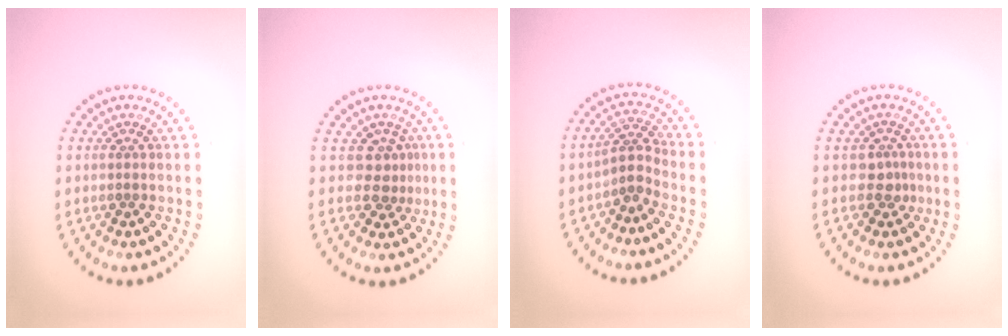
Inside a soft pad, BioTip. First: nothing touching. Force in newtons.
{"total": 2.3, "press": 1.5, "slide": 1.7}
{"total": 2.3, "press": 1.6, "slide": 1.7}
{"total": 1.5, "press": 1.2, "slide": 1.0}